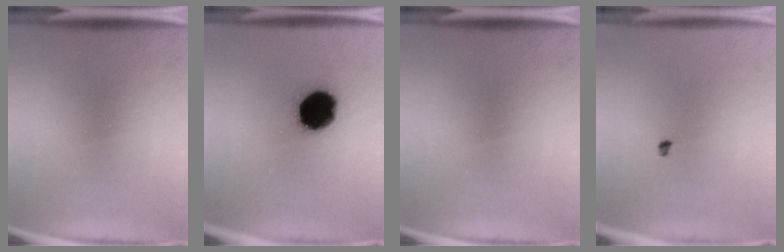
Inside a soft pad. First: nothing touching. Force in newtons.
{"total": 18.2}
{"total": 0.0}
{"total": 1.1}